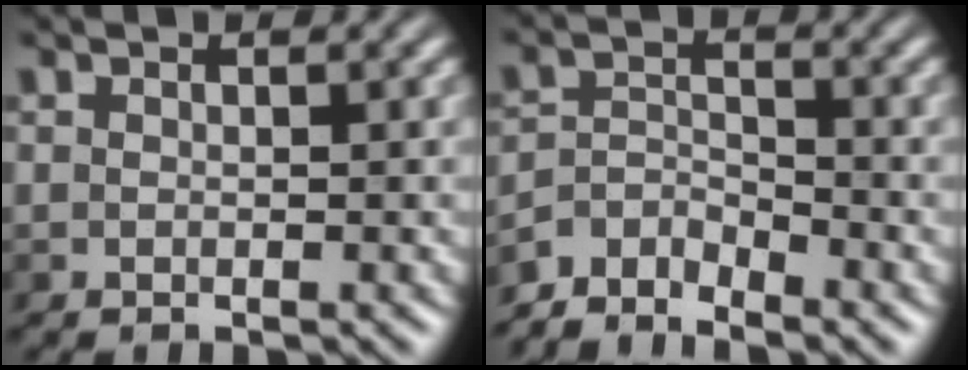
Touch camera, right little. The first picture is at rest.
{"total": 3.7, "force": [-3.4, 1.2, 0.8], "torque": [-0.013, 0.001, -0.075]}